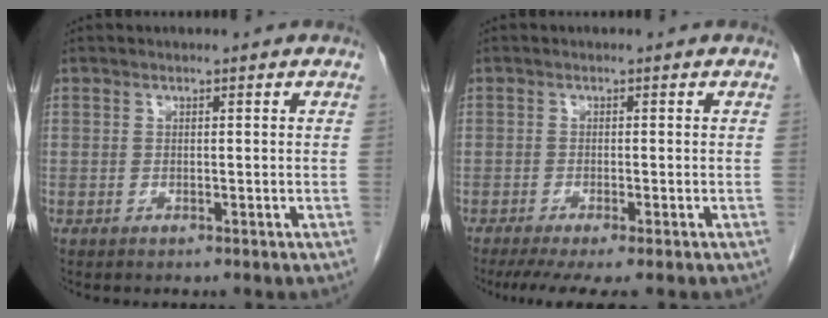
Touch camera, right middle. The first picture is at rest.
{"total": 6.3, "force": [-4.8, 0.5, 4.0], "torque": [-0.058, -0.017, -0.075]}